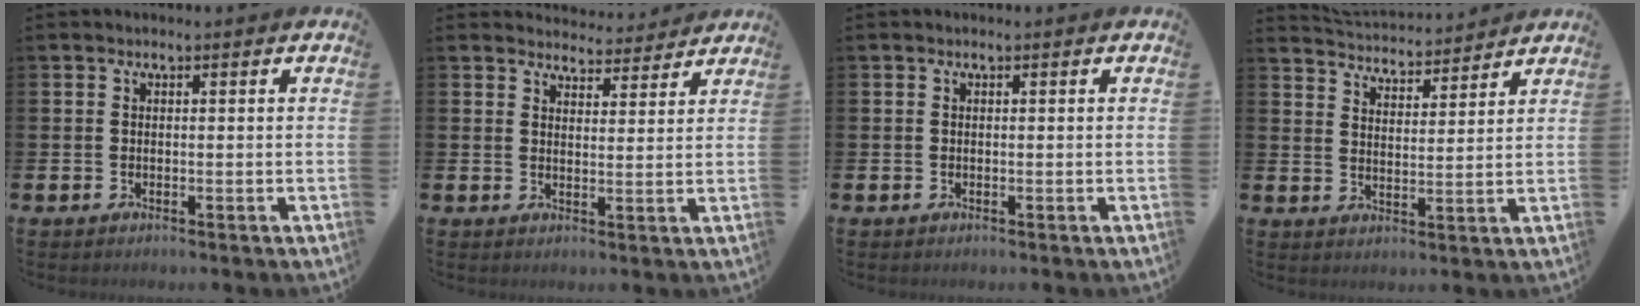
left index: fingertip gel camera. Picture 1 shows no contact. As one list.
[{"total": 3.8, "force": [3.7, 0.8, -0.2], "torque": [0.004, -0.027, 0.065]}, {"total": 0.0}, {"total": 4.4, "force": [4.4, 0.5, -0.4], "torque": [-0.014, -0.033, 0.077]}]